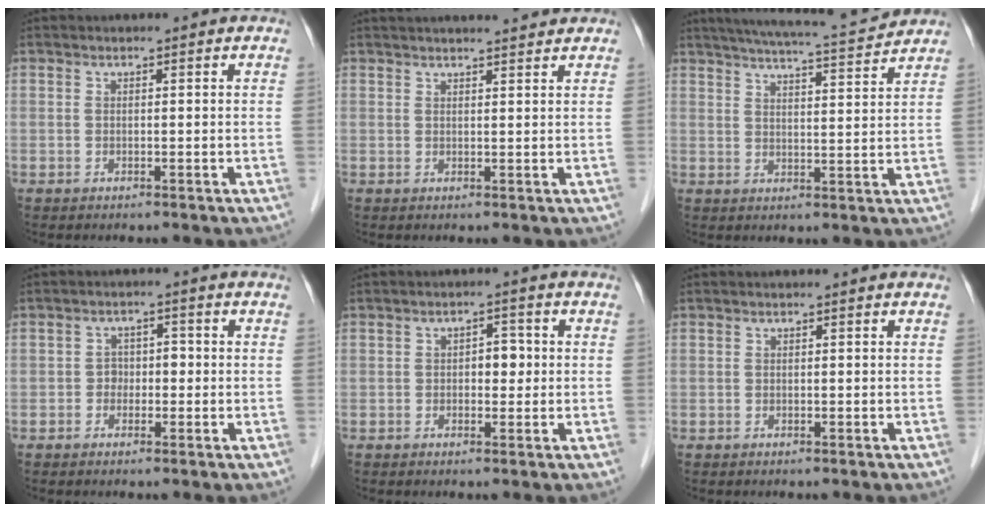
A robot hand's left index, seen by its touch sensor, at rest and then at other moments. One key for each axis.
{"total": 7.7, "fx": 7.2, "fy": 0.6, "fz": 2.7, "tx": -0.034, "ty": 0.019, "tz": 0.087}
{"total": 11.6, "fx": 10.8, "fy": 0.0, "fz": 4.3, "tx": -0.073, "ty": 0.003, "tz": 0.148}
{"total": 2.4, "fx": -1.0, "fy": 1.8, "fz": 1.3, "tx": -0.012, "ty": 0.007, "tz": -0.017}
{"total": 2.7, "fx": -0.3, "fy": 1.6, "fz": 2.2, "tx": -0.027, "ty": 0.005, "tz": -0.007}
{"total": 0.0}